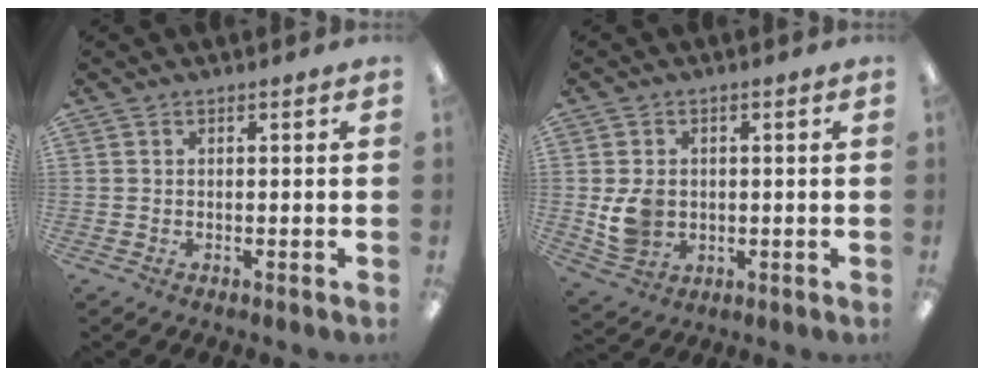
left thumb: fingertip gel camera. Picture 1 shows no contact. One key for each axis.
{"total": 6.4, "fx": 0.1, "fy": 5.5, "fz": 3.3, "tx": -0.062, "ty": 0.005, "tz": 0.004}